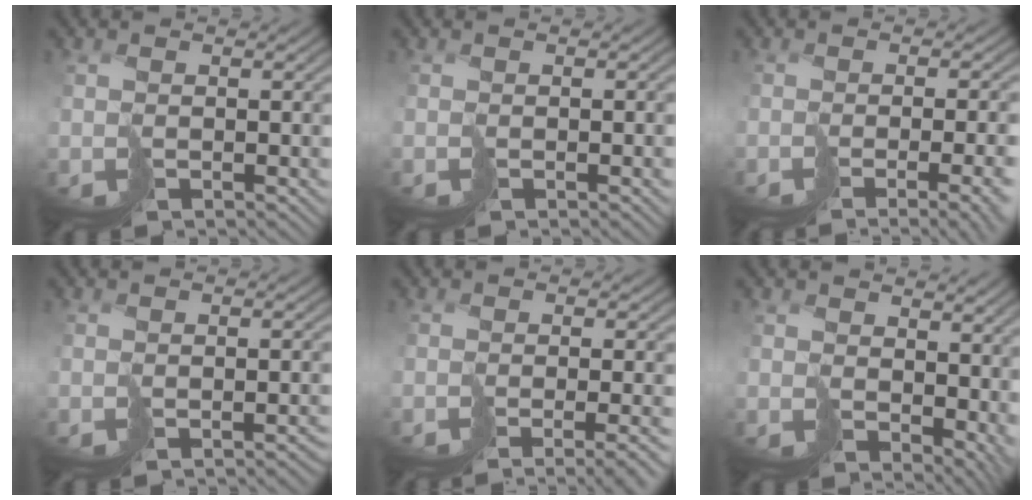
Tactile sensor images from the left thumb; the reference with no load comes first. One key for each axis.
{"total": 0.6, "fx": -0.4, "fy": -0.2, "fz": 0.5, "tx": -0.005, "ty": 0.004, "tz": -0.006}
{"total": 7.1, "fx": -3.4, "fy": 1.8, "fz": 5.9, "tx": -0.054, "ty": -0.023, "tz": -0.016}
{"total": 2.2, "fx": -1.9, "fy": 0.5, "fz": 1.0, "tx": -0.001, "ty": -0.002, "tz": -0.026}
{"total": 5.1, "fx": -3.6, "fy": 0.7, "fz": 3.6, "tx": -0.027, "ty": -0.007, "tz": -0.036}
{"total": 6.9, "fx": 2.2, "fy": 4.9, "fz": 4.3, "tx": -0.096, "ty": -0.031, "tz": 0.066}